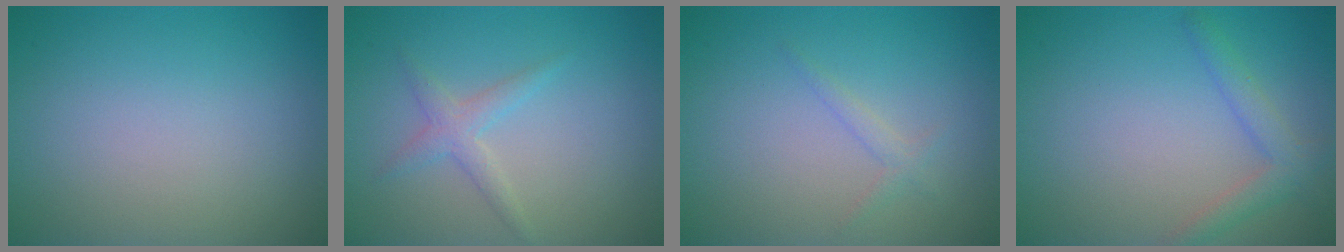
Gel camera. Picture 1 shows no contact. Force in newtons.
{"total": 1.9, "press": 1.9, "slide": 0.0}
{"total": 1.1, "press": 1.1, "slide": 0.1}
{"total": 2.3, "press": 2.3, "slide": 0.3}